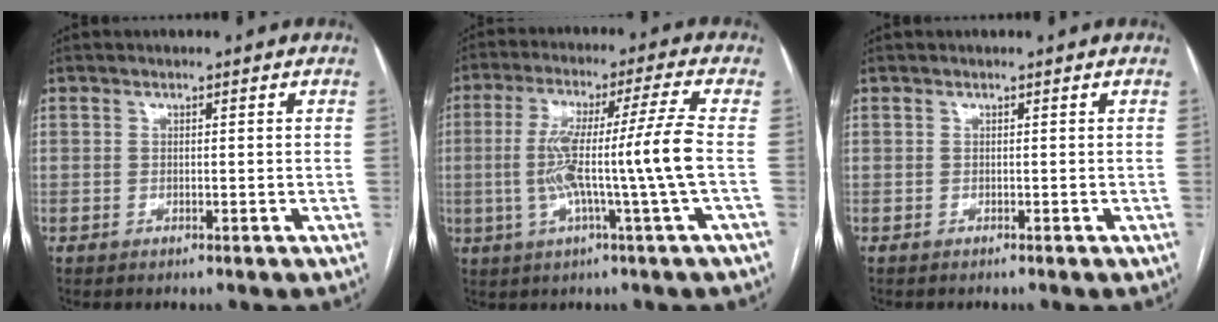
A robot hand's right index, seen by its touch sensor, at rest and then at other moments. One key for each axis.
{"total": 11.9, "fx": -1.6, "fy": -2.0, "fz": 11.7, "tx": -0.218, "ty": 0.008, "tz": -0.027}
{"total": 0.0}